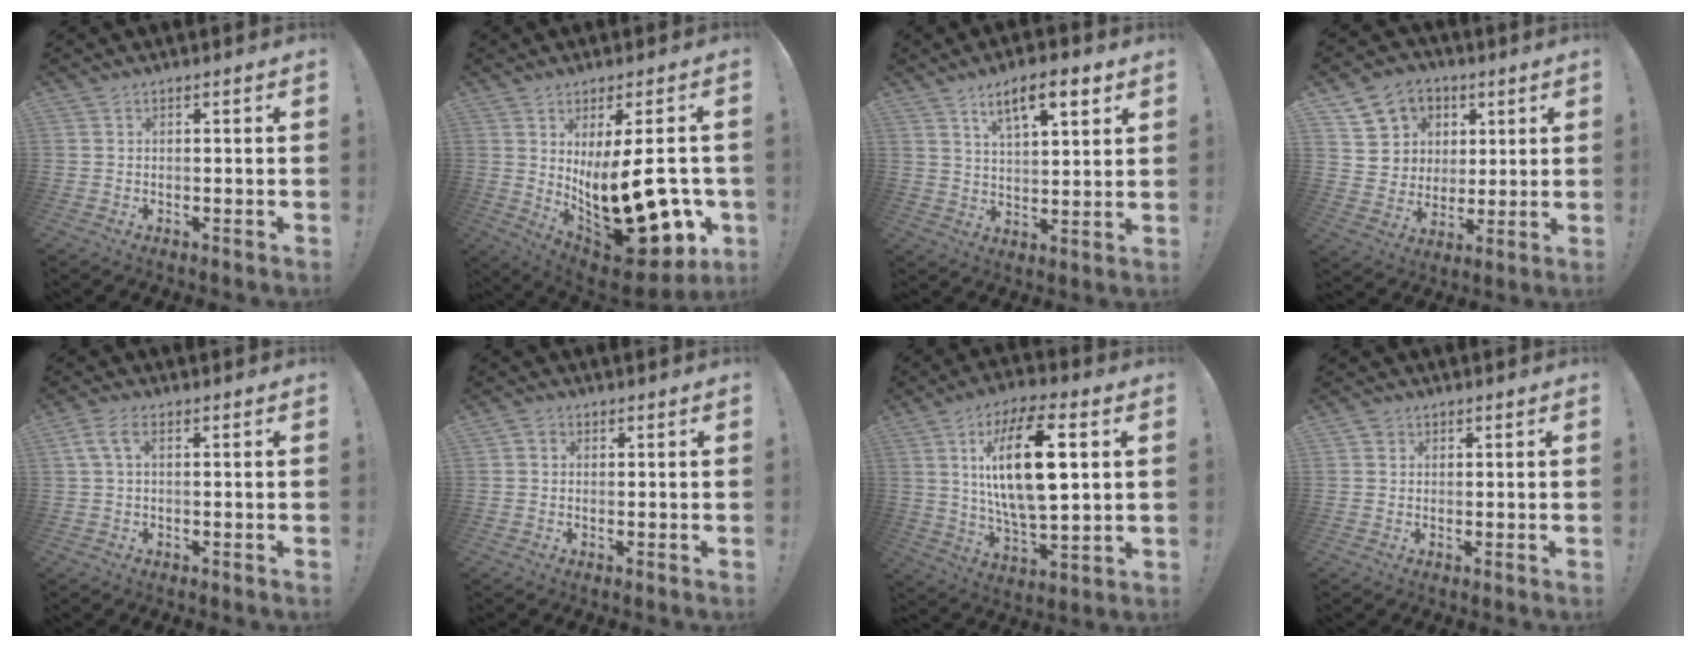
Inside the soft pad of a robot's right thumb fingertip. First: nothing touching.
{"total": 21.7, "force": [-0.8, 8.0, 20.2], "torque": [-0.315, -0.019, 0.002]}
{"total": 11.0, "force": [6.4, 3.8, 8.2], "torque": [-0.119, -0.021, 0.105]}
{"total": 10.4, "force": [4.0, 9.4, 1.8], "torque": [-0.022, -0.020, 0.088]}
{"total": 4.0, "force": [0.9, 1.6, 3.6], "torque": [-0.075, -0.001, 0.017]}
{"total": 1.5, "force": [0.0, 1.4, 0.6], "torque": [-0.011, 0.005, -0.001]}
{"total": 21.2, "force": [5.2, 8.3, 18.8], "torque": [-0.344, -0.006, 0.072]}
{"total": 1.4, "force": [0.7, 1.2, 0.2], "torque": [0.002, -0.001, 0.011]}